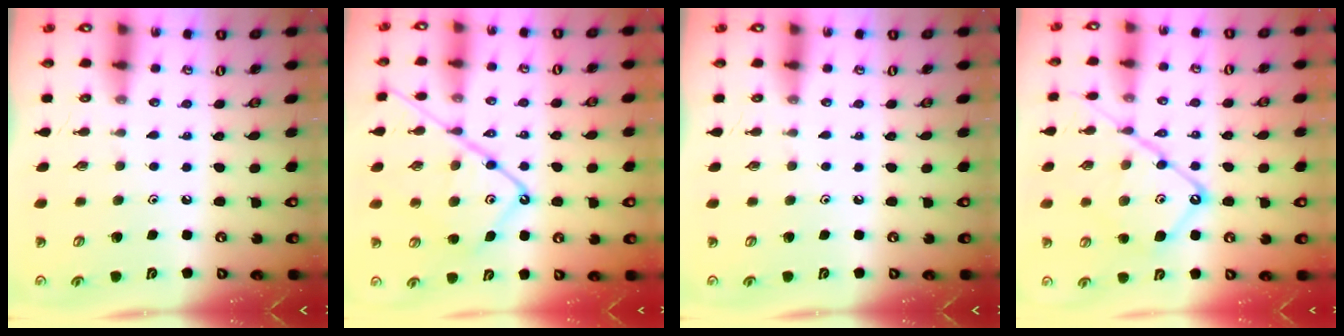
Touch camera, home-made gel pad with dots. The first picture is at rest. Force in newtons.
{"total": 15.9, "press": 15.8, "slide": 1.7}
{"total": 0.0}
{"total": 15.7, "press": 15.6, "slide": 1.4}